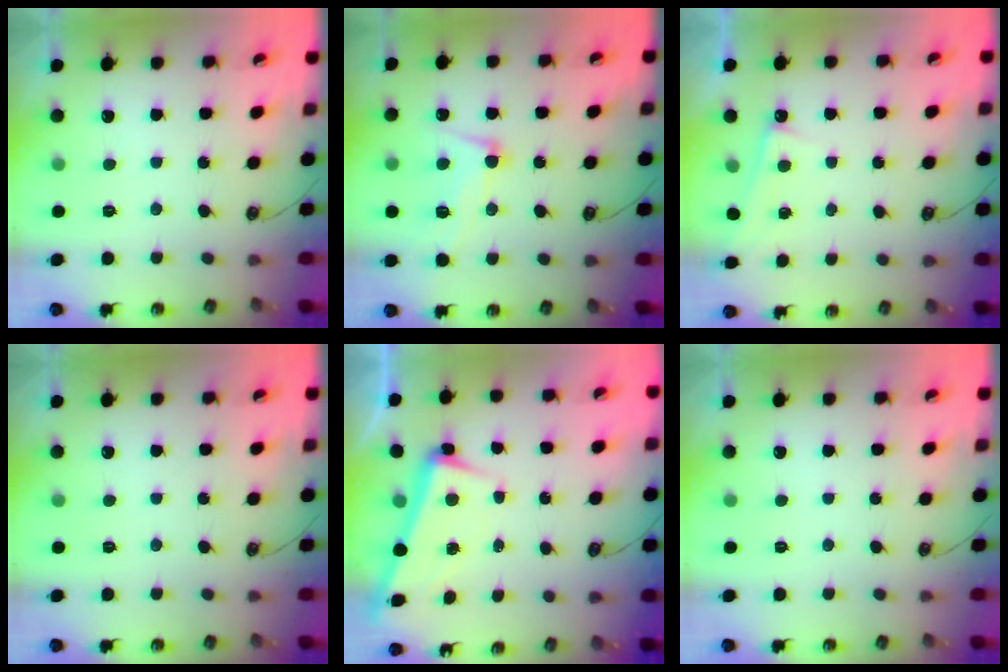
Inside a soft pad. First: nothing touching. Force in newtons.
{"total": 7.4, "press": 7.3, "slide": 1.2}
{"total": 2.5, "press": 2.5, "slide": 0.3}
{"total": 0.0}
{"total": 3.1, "press": 3.0, "slide": 1.0}
{"total": 0.0}